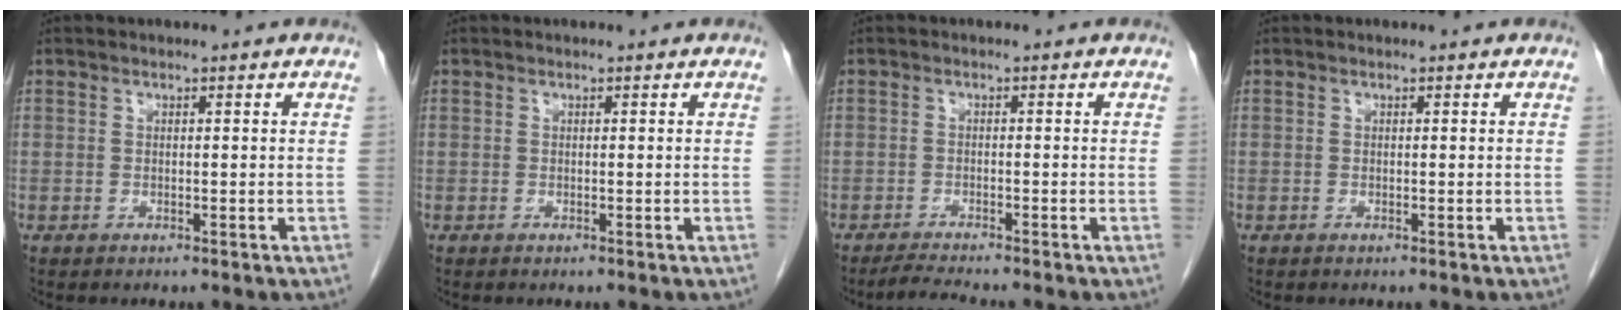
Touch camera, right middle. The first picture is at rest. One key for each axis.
{"total": 0.0}
{"total": 2.7, "fx": -2.5, "fy": -0.7, "fz": 0.8, "tx": -0.025, "ty": -0.015, "tz": -0.049}
{"total": 0.0}